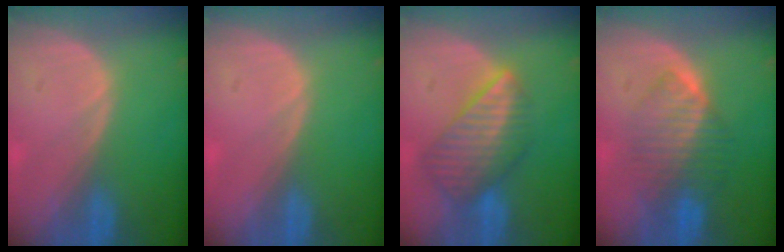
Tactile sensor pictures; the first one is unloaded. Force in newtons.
{"total": 0.6, "press": 0.2, "slide": 0.5}
{"total": 8.4, "press": 7.4, "slide": 3.9}
{"total": 6.7, "press": 6.7, "slide": 0.5}